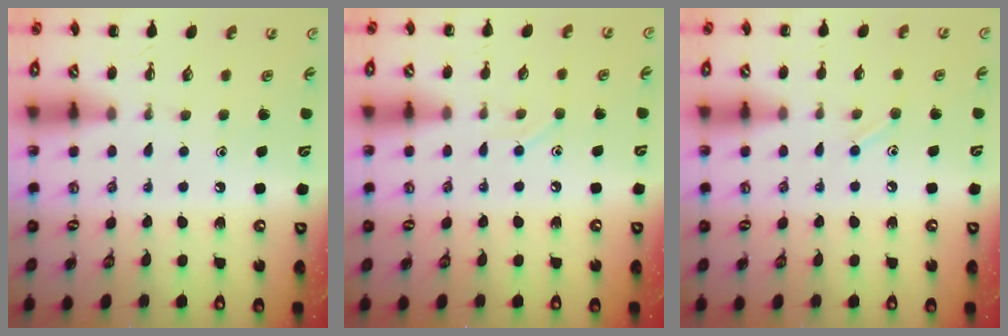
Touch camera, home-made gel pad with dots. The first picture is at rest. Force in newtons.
{"total": 3.8, "press": 3.7, "slide": 1.1}
{"total": 5.3, "press": 4.9, "slide": 2.0}